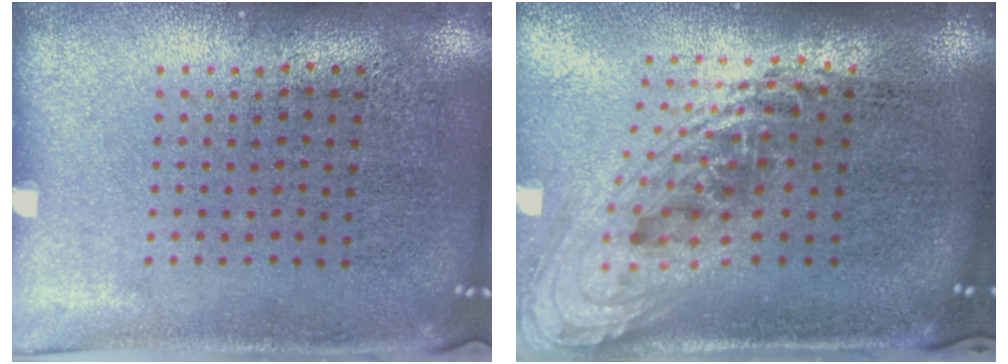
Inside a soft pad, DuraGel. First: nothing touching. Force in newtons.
{"total": 2.3, "press": 1.7, "slide": 1.6}